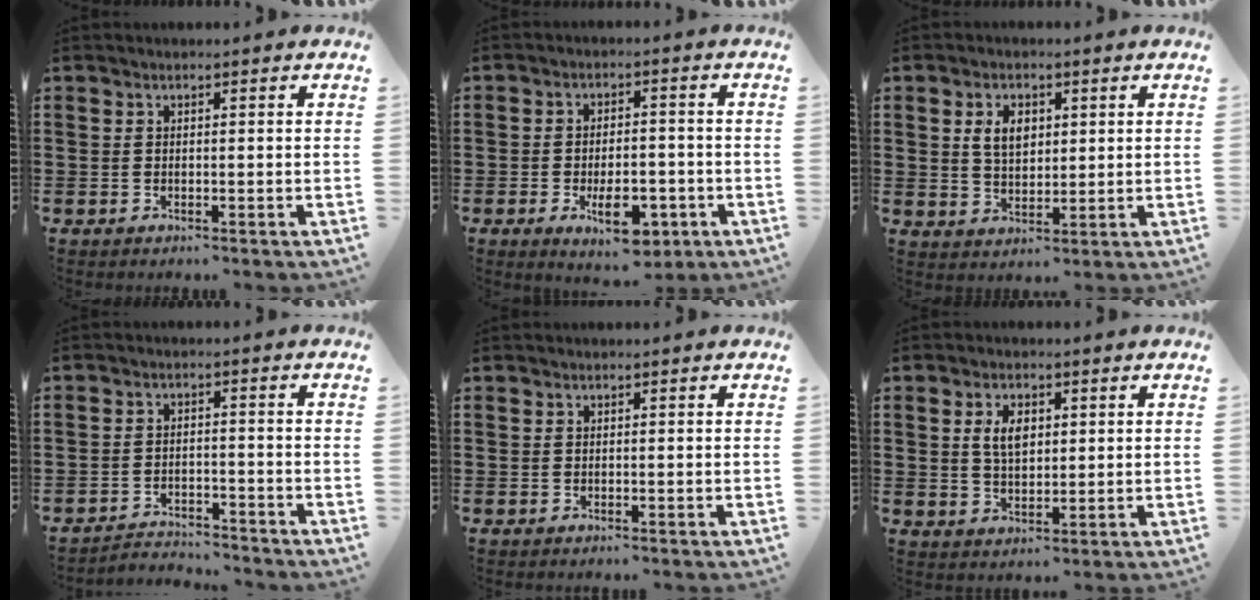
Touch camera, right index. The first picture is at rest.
{"total": 7.9, "force": [-3.2, 3.7, 6.2], "torque": [-0.089, 0.000, -0.056]}
{"total": 4.4, "force": [1.3, 2.9, 3.1], "torque": [-0.062, 0.009, 0.020]}
{"total": 3.1, "force": [-3.0, 0.4, 0.1], "torque": [-0.010, 0.003, -0.066]}
{"total": 0.0}
{"total": 4.3, "force": [1.2, 2.4, 3.4], "torque": [-0.065, 0.008, 0.017]}